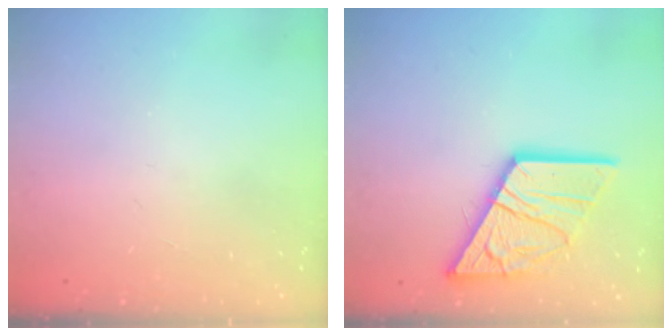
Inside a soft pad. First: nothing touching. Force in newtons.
{"total": 18.5, "press": 18.4, "slide": 1.9}